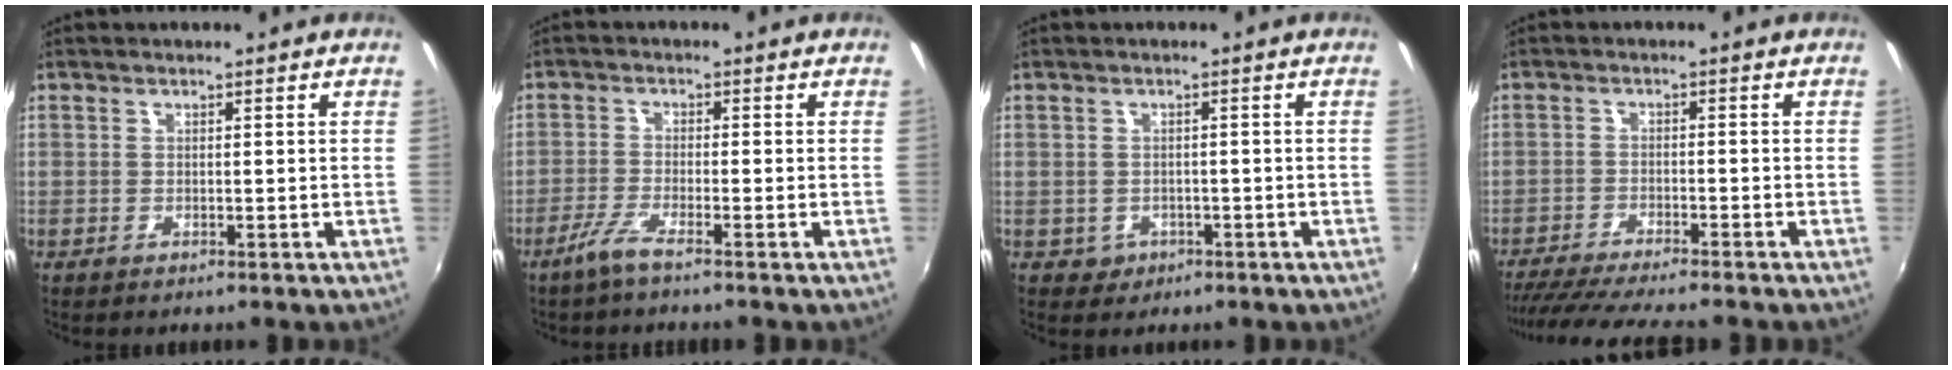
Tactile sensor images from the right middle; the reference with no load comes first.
{"total": 3.7, "force": [-2.8, -0.2, 2.4], "torque": [-0.066, -0.007, -0.057]}
{"total": 2.9, "force": [-1.0, 2.6, 0.7], "torque": [-0.022, 0.000, -0.007]}
{"total": 11.9, "force": [-10.5, 0.4, 5.6], "torque": [-0.125, -0.024, -0.173]}